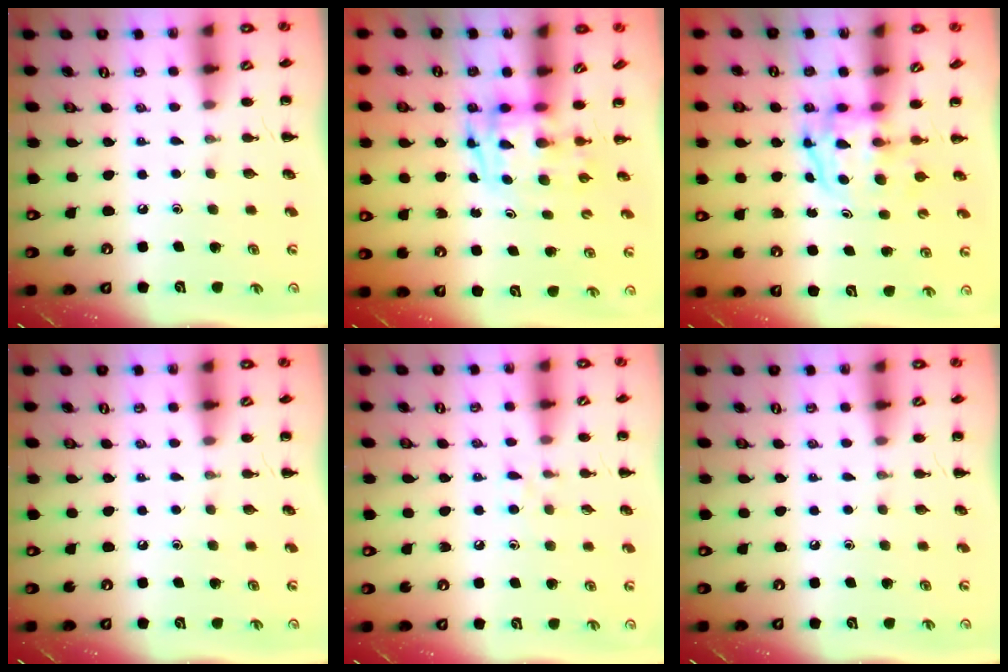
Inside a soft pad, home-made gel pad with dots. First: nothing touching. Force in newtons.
{"total": 3.2, "press": 3.2, "slide": 0.6}
{"total": 3.9, "press": 3.8, "slide": 0.6}
{"total": 0.0}
{"total": 6.7, "press": 6.2, "slide": 2.5}
{"total": 0.0}